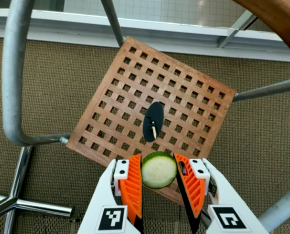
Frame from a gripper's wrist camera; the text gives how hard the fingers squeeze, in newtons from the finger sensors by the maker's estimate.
{"total": 9.2, "left": 9.5, "right": 9.0}